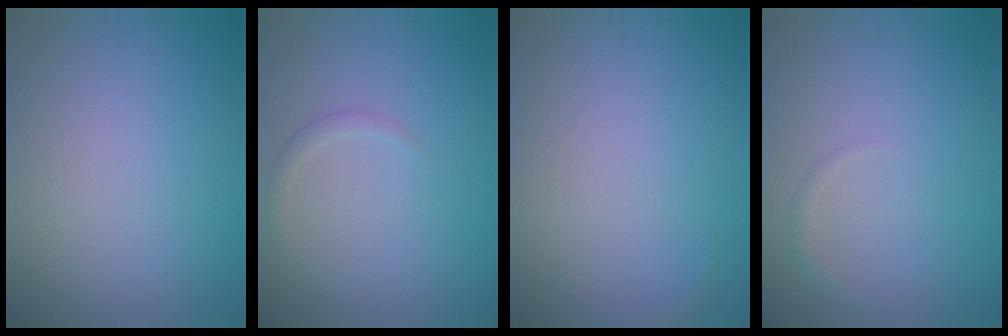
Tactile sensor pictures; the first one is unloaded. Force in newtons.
{"total": 0.9, "press": 0.9, "slide": 0.0}
{"total": 0.6, "press": 0.6, "slide": 0.1}
{"total": 0.8, "press": 0.8, "slide": 0.0}